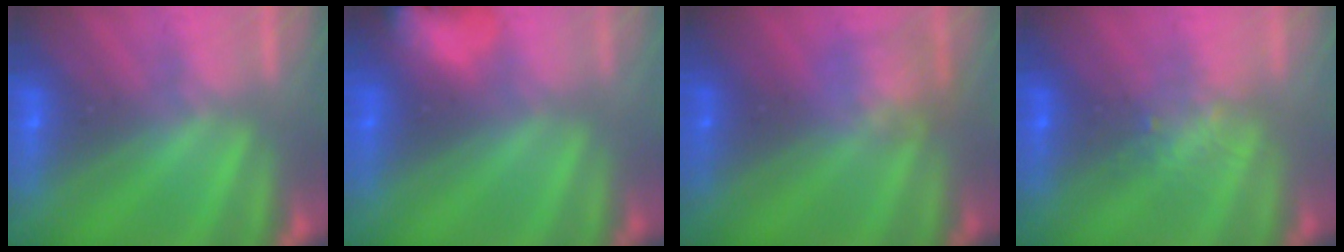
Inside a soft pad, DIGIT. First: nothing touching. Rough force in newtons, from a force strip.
{"total": 5.5}
{"total": 2.4}
{"total": 2.4}